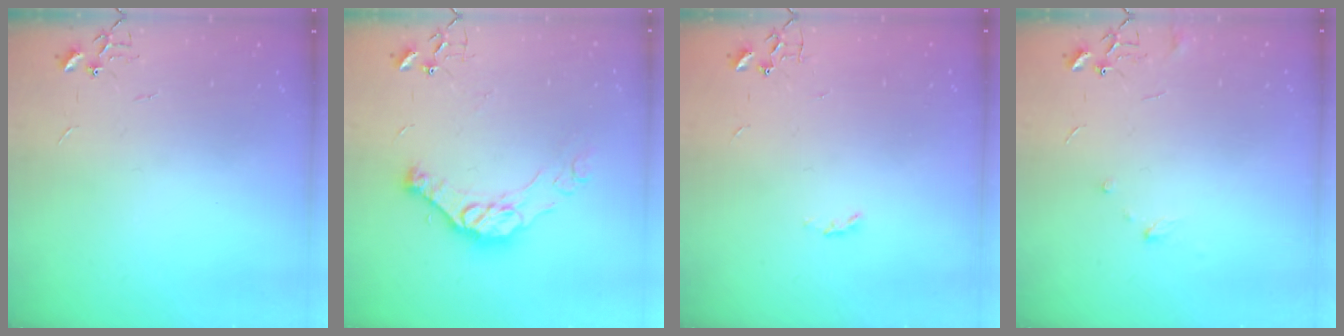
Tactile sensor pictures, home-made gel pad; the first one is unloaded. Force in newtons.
{"total": 14.1, "press": 14.0, "slide": 1.3}
{"total": 2.5, "press": 2.4, "slide": 0.4}
{"total": 5.7, "press": 5.6, "slide": 0.5}